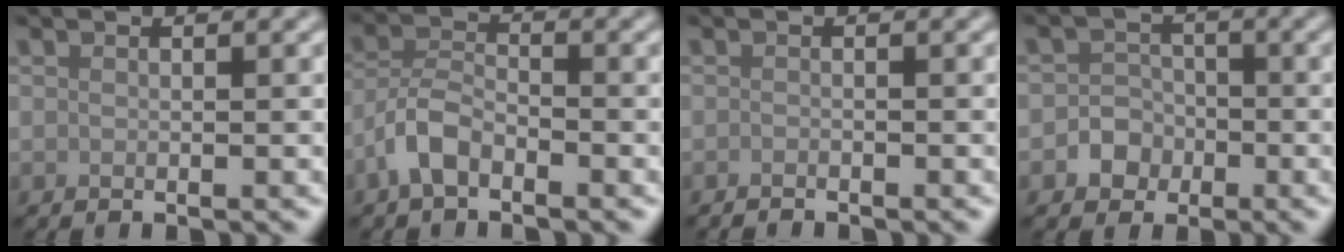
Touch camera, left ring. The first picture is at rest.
{"total": 3.2, "force": [-2.0, 1.5, 2.0], "torque": [-0.041, 0.009, -0.051]}
{"total": 0.6, "force": [-0.6, 0.1, 0.1], "torque": [0.000, -0.001, -0.011]}
{"total": 2.5, "force": [-0.9, 2.3, 0.6], "torque": [0.013, 0.005, -0.026]}